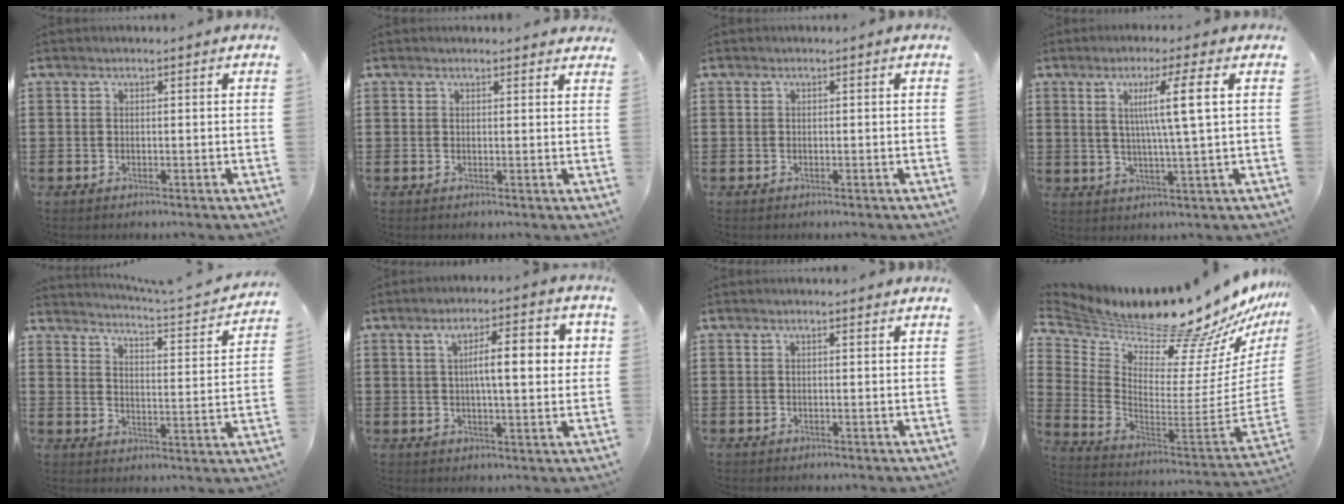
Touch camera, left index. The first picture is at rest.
{"total": 1.2, "force": [1.2, 0.3, 0.0], "torque": [0.004, -0.001, 0.021]}
{"total": 0.0}
{"total": 7.6, "force": [2.0, -0.6, 7.3], "torque": [-0.145, -0.002, 0.026]}
{"total": 2.9, "force": [2.8, -0.6, 0.6], "torque": [-0.026, -0.036, 0.035]}
{"total": 8.0, "force": [1.6, 2.0, 7.6], "torque": [-0.132, 0.002, 0.019]}
{"total": 0.6, "force": [0.5, 0.0, 0.3], "torque": [-0.008, -0.001, 0.010]}
{"total": 12.7, "force": [11.9, 1.2, 4.4], "torque": [-0.095, -0.115, 0.185]}